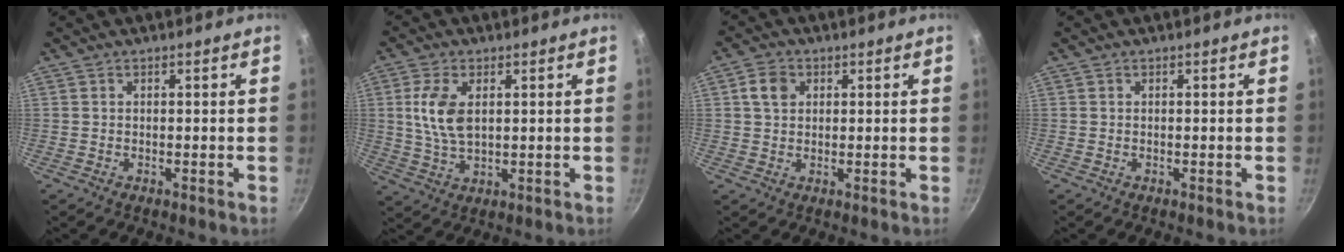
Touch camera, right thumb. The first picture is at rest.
{"total": 8.4, "force": [1.8, 4.6, 6.8], "torque": [-0.133, -0.007, 0.037]}
{"total": 4.4, "force": [1.4, 3.4, 2.5], "torque": [-0.031, 0.004, 0.022]}
{"total": 0.0}